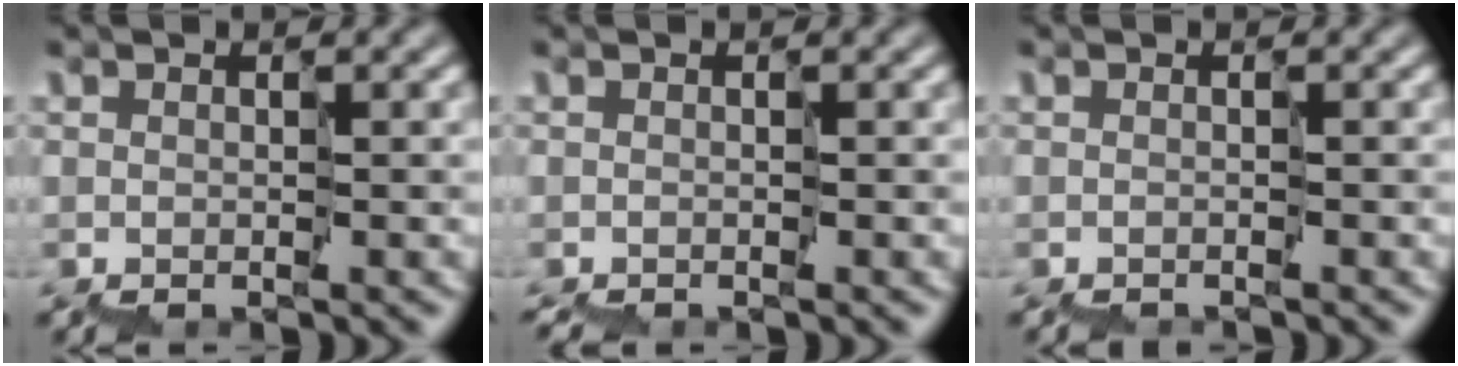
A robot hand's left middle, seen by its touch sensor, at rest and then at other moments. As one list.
[{"total": 1.2, "force": [-1.2, 0.1, 0.1], "torque": [0.001, -0.004, -0.019]}, {"total": 1.1, "force": [-1.1, 0.0, -0.2], "torque": [0.009, 0.000, -0.020]}]